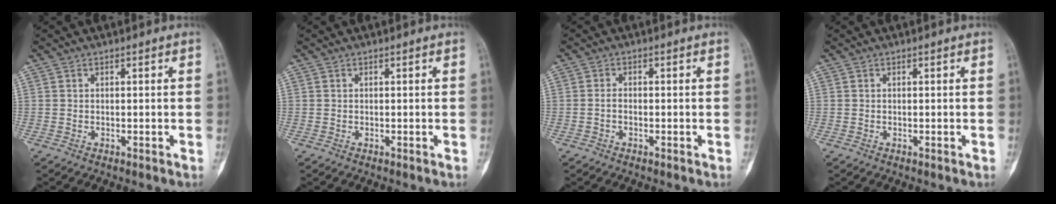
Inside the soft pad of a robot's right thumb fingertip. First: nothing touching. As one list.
[{"total": 0.0}, {"total": 1.3, "force": [-0.5, 0.8, 0.9], "torque": [-0.016, 0.005, -0.012]}, {"total": 0.0}]